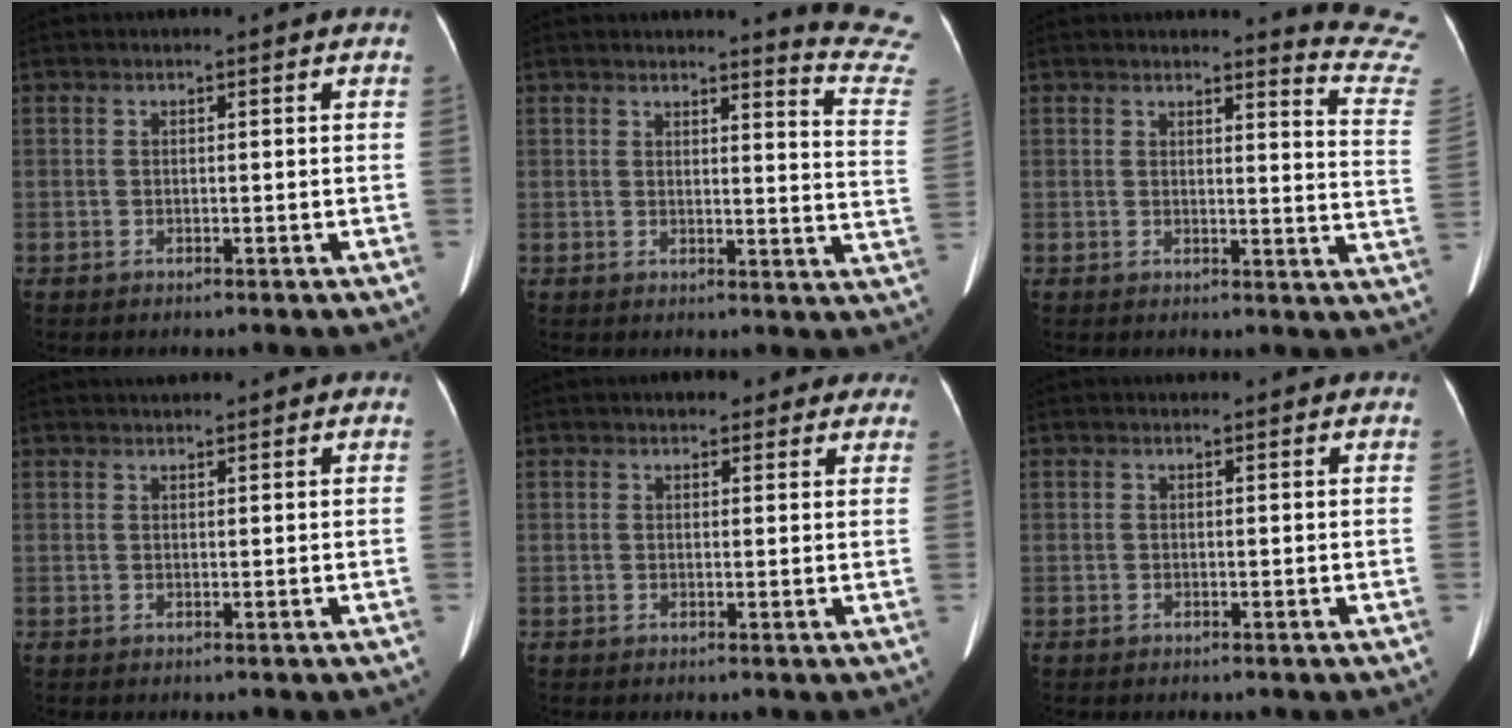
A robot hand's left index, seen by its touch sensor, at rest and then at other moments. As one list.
[{"total": 10.9, "force": [10.7, -1.8, 1.0], "torque": [-0.006, -0.130, 0.094]}, {"total": 10.4, "force": [10.2, -1.4, 0.3], "torque": [0.002, -0.128, 0.086]}, {"total": 2.7, "force": [2.5, 0.4, 0.9], "torque": [-0.011, 0.028, 0.039]}, {"total": 6.3, "force": [5.0, 2.7, 2.6], "torque": [-0.011, 0.014, 0.055]}, {"total": 1.2, "force": [1.1, 0.3, 0.2], "torque": [-0.011, 0.012, 0.011]}]